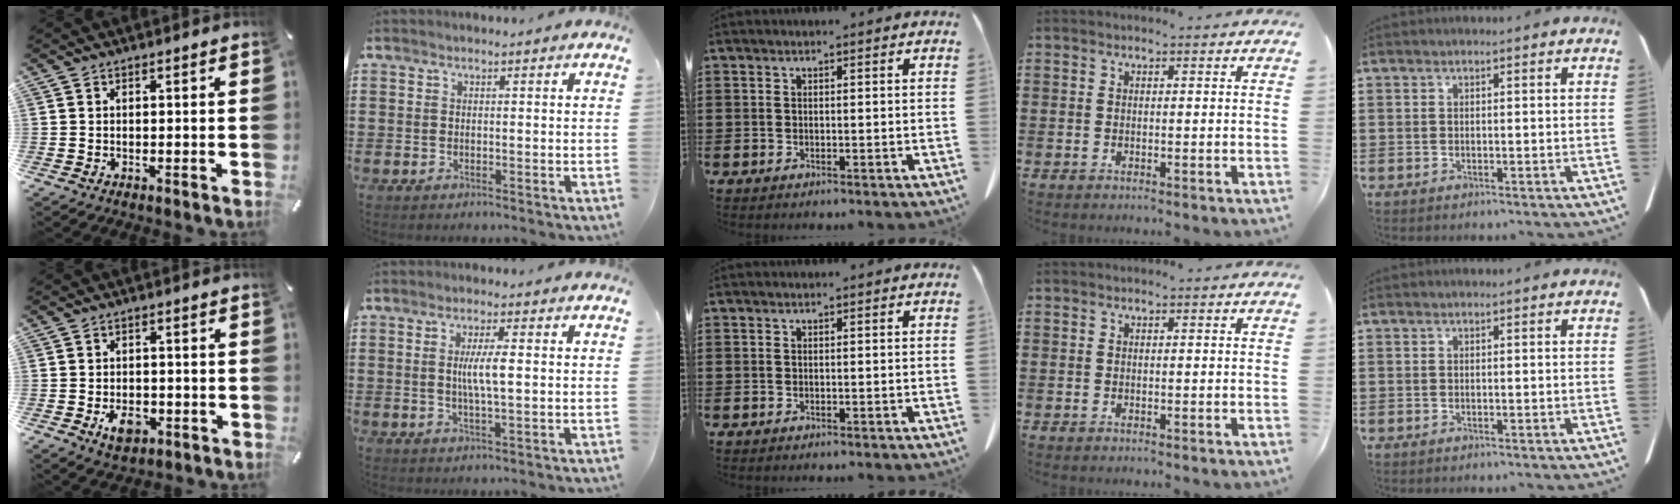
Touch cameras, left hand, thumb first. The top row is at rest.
{"thumb": {"total": 5.6, "force": [-2.0, 3.8, 3.5], "torque": [-0.052, 0.000, -0.037]}, "index": {"total": 4.6, "force": [0.4, 0.7, 4.6], "torque": [-0.086, 0.001, 0.004]}}